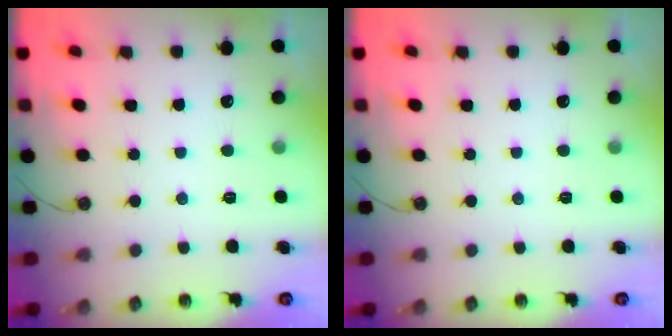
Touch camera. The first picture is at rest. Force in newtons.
{"total": 0.0}